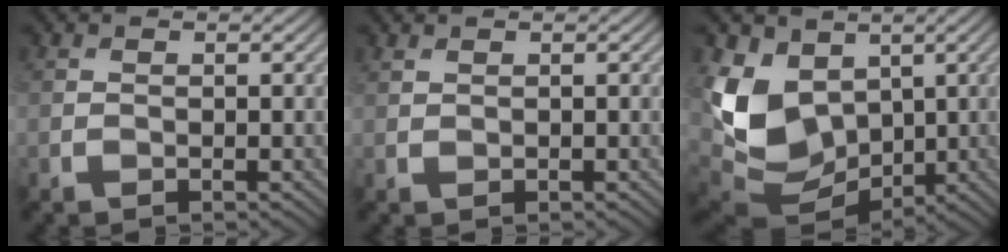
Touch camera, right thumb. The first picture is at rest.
{"total": 0.6, "force": [0.6, 0.1, 0.2], "torque": [-0.009, 0.002, 0.015]}
{"total": 12.2, "force": [2.0, 9.2, 7.7], "torque": [-0.213, -0.012, 0.036]}